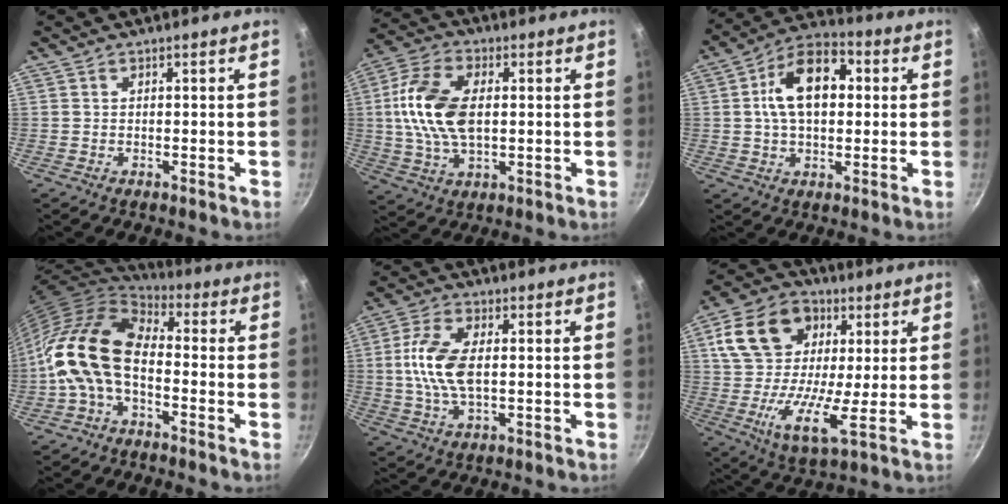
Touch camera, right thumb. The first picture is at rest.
{"total": 14.5, "force": [1.3, 8.5, 11.7], "torque": [-0.219, 0.012, 0.017]}
{"total": 14.3, "force": [2.3, 8.9, 10.9], "torque": [-0.150, 0.024, 0.022]}
{"total": 14.2, "force": [-2.2, 8.5, 11.2], "torque": [-0.192, 0.032, -0.058]}
{"total": 10.4, "force": [0.5, 5.4, 8.9], "torque": [-0.176, 0.011, 0.002]}
{"total": 18.3, "force": [5.5, 11.8, 12.9], "torque": [-0.215, -0.007, 0.076]}